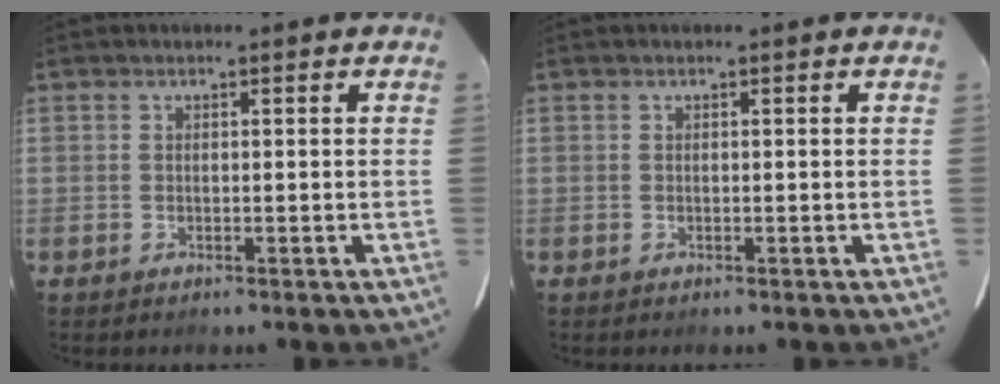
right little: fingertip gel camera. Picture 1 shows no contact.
{"total": 0.0}